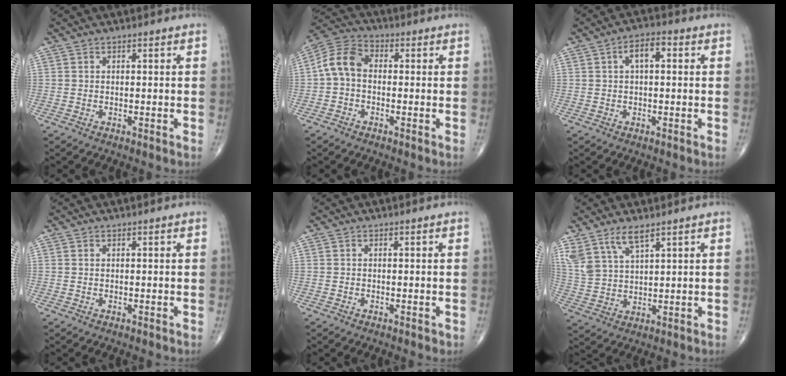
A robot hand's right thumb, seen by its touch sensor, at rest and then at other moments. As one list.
[{"total": 7.5, "force": [-0.4, 5.3, 5.4], "torque": [-0.096, 0.024, -0.022]}, {"total": 4.8, "force": [1.1, 2.3, 4.1], "torque": [-0.065, 0.013, 0.013]}, {"total": 0.0}, {"total": 0.0}, {"total": 7.2, "force": [5.1, 2.3, 4.6], "torque": [-0.096, -0.018, 0.111]}]